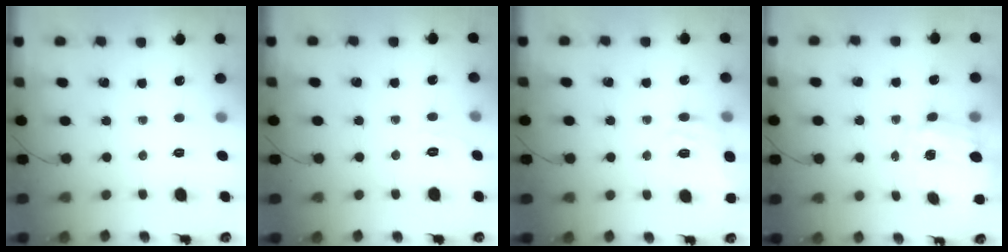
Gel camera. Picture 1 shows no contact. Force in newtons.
{"total": 1.5, "press": 0.0, "slide": 1.5}
{"total": 9.5, "press": 9.2, "slide": 2.3}
{"total": 2.7, "press": 2.6, "slide": 1.0}